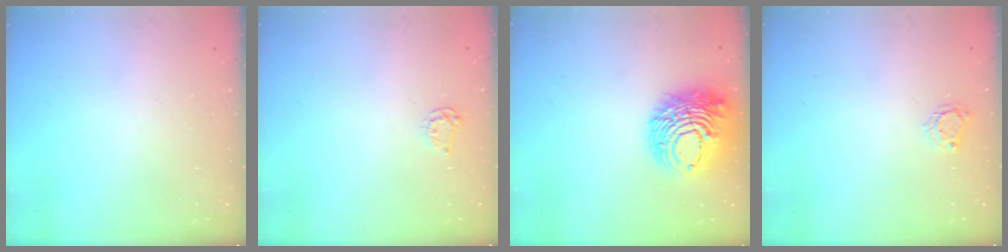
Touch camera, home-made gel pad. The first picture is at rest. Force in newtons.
{"total": 3.8, "press": 3.8, "slide": 0.4}
{"total": 14.6, "press": 14.4, "slide": 1.8}
{"total": 4.0, "press": 4.0, "slide": 0.5}